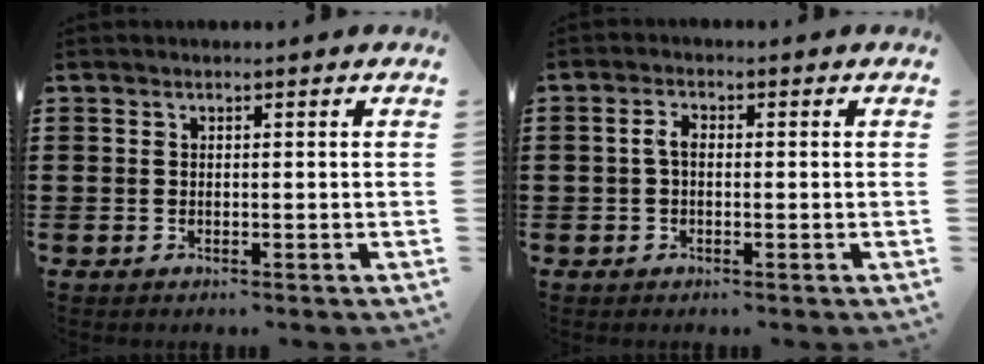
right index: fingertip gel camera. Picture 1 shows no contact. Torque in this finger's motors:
{"motor_torque": [0.57, -0.30, 0.38, 0.07]}